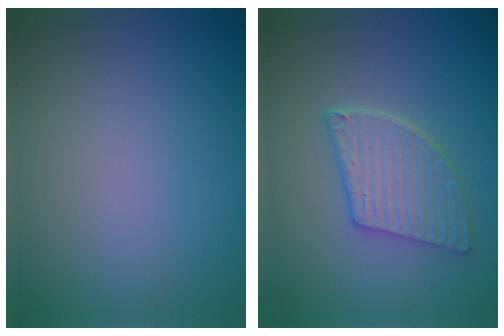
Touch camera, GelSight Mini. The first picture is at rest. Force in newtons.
{"total": 4.1, "press": 3.6, "slide": 1.8}